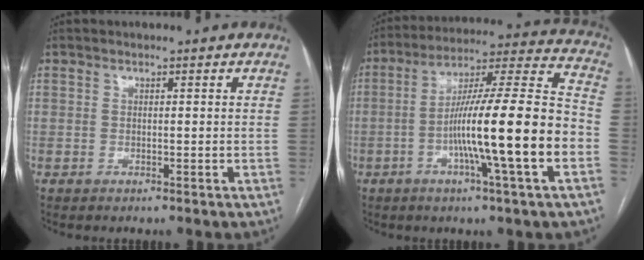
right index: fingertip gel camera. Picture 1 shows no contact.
{"total": 19.5, "force": [-5.1, -0.3, 18.8], "torque": [-0.299, 0.007, -0.089]}